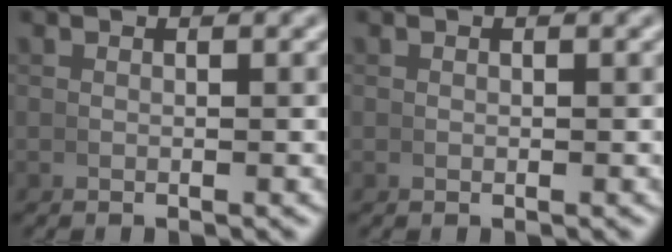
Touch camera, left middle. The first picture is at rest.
{"total": 0.0}